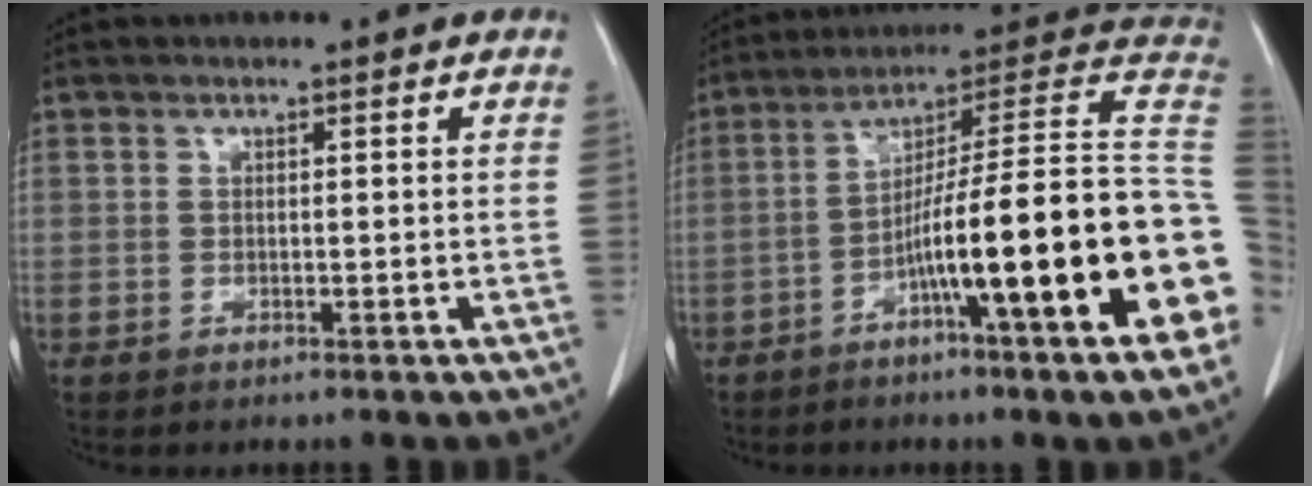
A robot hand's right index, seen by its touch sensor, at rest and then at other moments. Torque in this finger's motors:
{"motor_torque": [2.14, 0.00, 1.05, 0.21]}